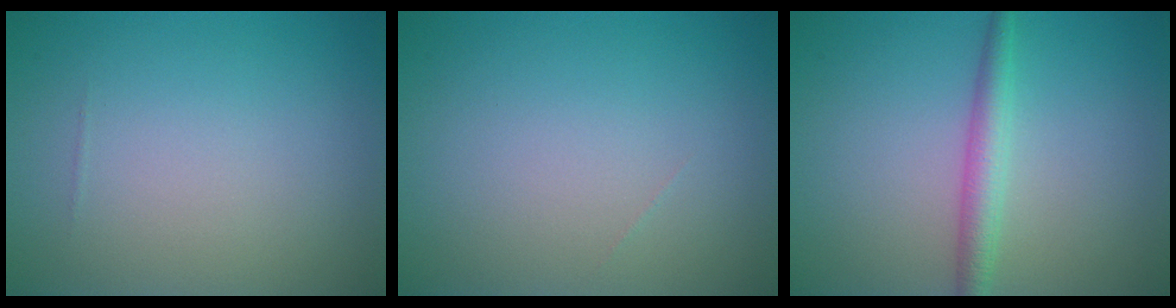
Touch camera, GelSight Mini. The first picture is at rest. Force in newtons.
{"total": 0.0}
{"total": 2.5, "press": 2.5, "slide": 0.0}